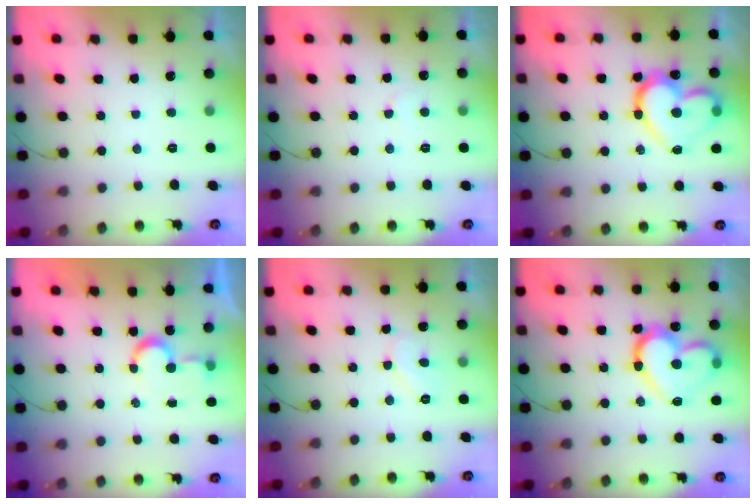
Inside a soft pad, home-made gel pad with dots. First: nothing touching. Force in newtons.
{"total": 2.2, "press": 2.2, "slide": 0.2}
{"total": 17.6, "press": 17.5, "slide": 1.1}
{"total": 5.6, "press": 5.5, "slide": 0.4}
{"total": 5.7, "press": 5.6, "slide": 0.6}
{"total": 18.4, "press": 18.4, "slide": 1.4}